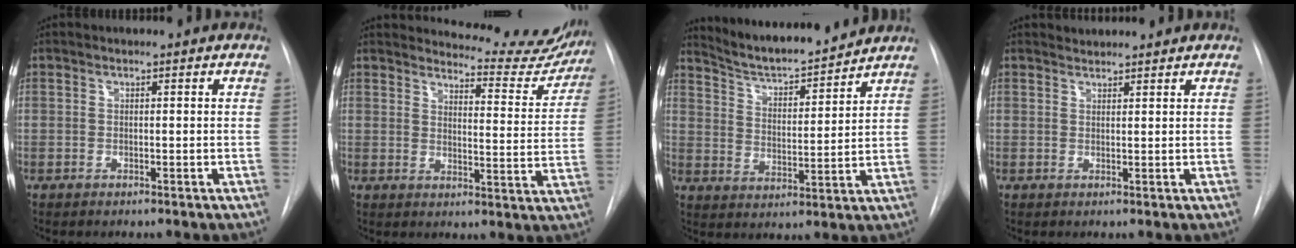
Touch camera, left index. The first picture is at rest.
{"total": 14.4, "force": [13.9, 2.7, 2.2], "torque": [-0.011, -0.064, 0.149]}
{"total": 12.4, "force": [11.8, 0.9, 3.7], "torque": [-0.065, -0.002, 0.193]}
{"total": 2.1, "force": [2.1, 0.3, -0.1], "torque": [-0.005, 0.018, 0.036]}